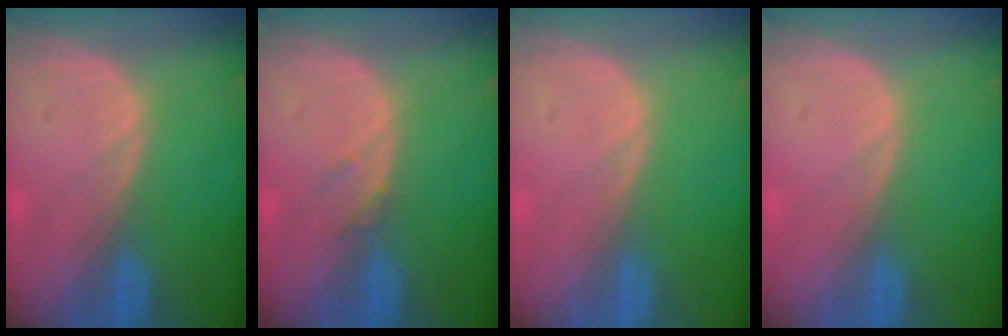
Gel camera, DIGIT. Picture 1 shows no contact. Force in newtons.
{"total": 1.0, "press": 1.0, "slide": 0.2}
{"total": 0.0}
{"total": 0.0}